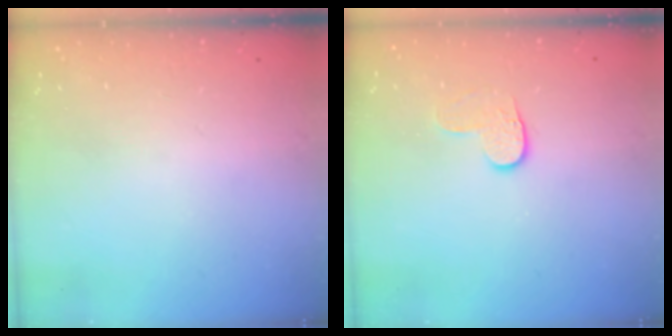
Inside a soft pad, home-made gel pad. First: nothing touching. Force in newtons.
{"total": 3.7, "press": 3.7, "slide": 0.2}